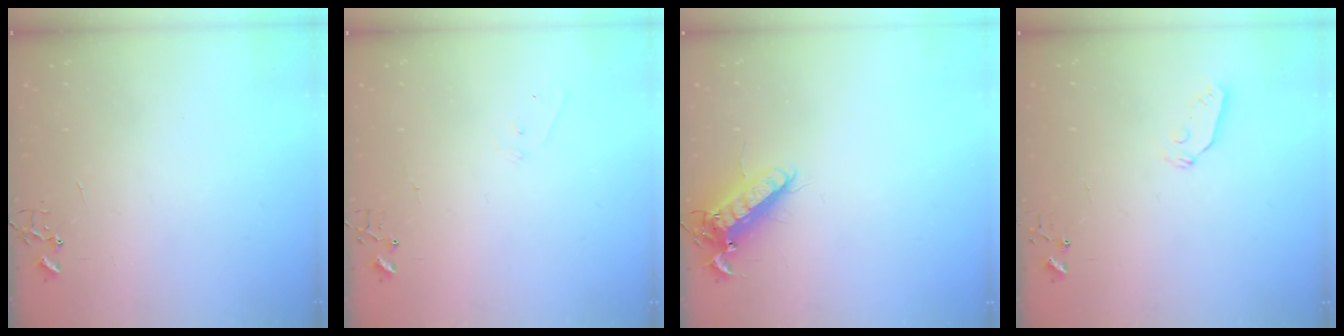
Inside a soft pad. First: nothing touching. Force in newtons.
{"total": 4.0, "press": 4.0, "slide": 0.2}
{"total": 13.3, "press": 13.0, "slide": 2.5}
{"total": 5.3, "press": 5.2, "slide": 0.3}